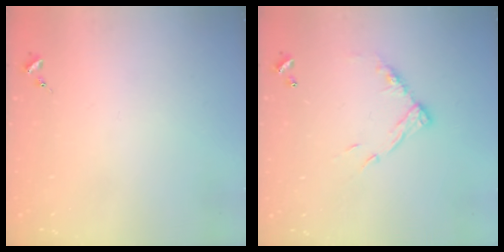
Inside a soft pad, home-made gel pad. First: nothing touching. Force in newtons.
{"total": 10.9, "press": 10.9, "slide": 0.8}